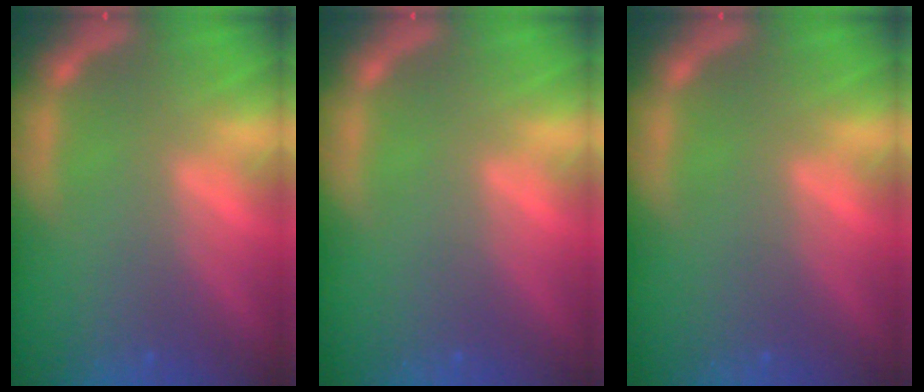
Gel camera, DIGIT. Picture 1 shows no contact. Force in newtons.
{"total": 0.0}
{"total": 0.0}